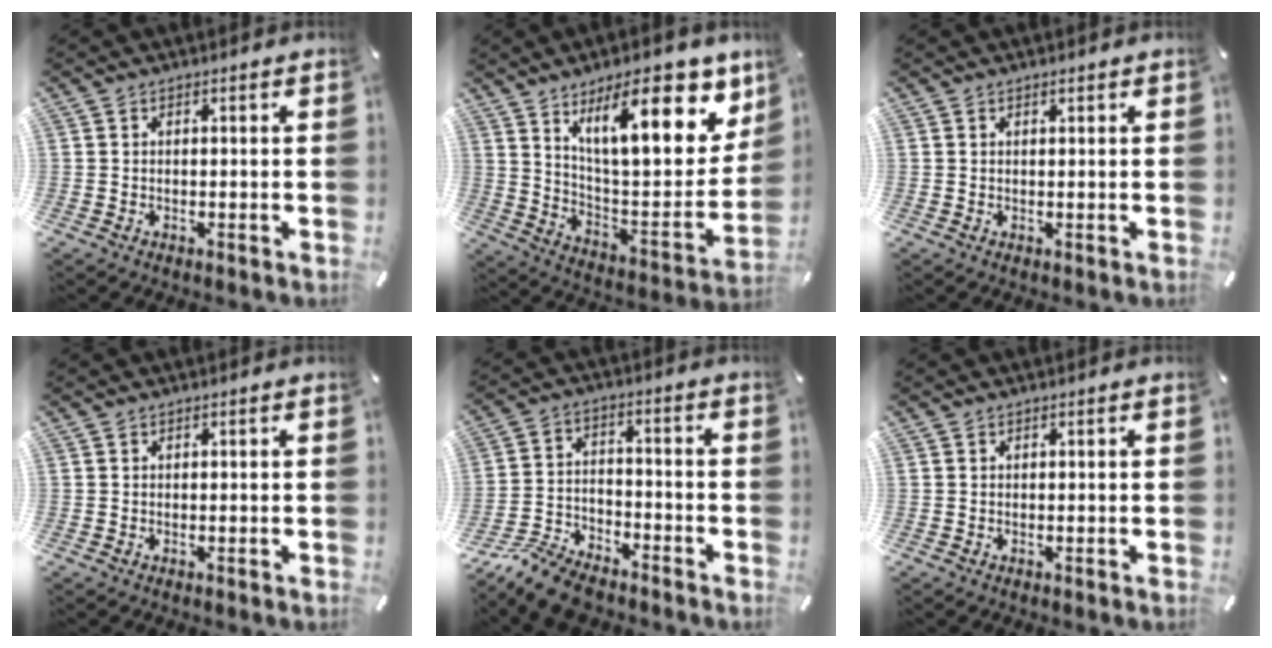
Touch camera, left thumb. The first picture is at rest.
{"total": 23.5, "force": [13.3, 8.9, 17.2], "torque": [-0.247, -0.084, 0.214]}
{"total": 0.7, "force": [0.5, 0.1, 0.4], "torque": [-0.009, 0.000, 0.009]}
{"total": 0.0}
{"total": 10.9, "force": [-9.3, 3.6, 4.5], "torque": [-0.085, 0.049, -0.181]}
{"total": 0.0}